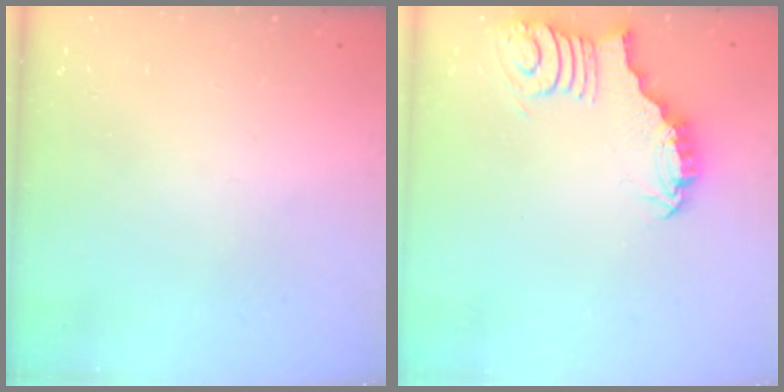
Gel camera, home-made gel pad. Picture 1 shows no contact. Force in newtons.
{"total": 2.4, "press": 2.4, "slide": 0.3}